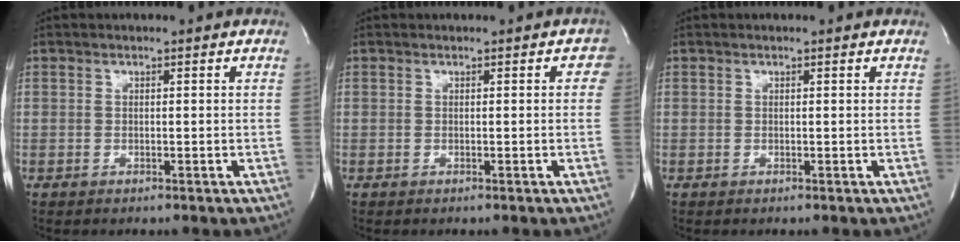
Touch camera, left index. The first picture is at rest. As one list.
[{"total": 1.2, "force": [0.3, 0.9, 0.7], "torque": [0.009, 0.009, 0.000]}, {"total": 0.7, "force": [0.7, 0.1, 0.2], "torque": [-0.011, 0.007, 0.006]}]